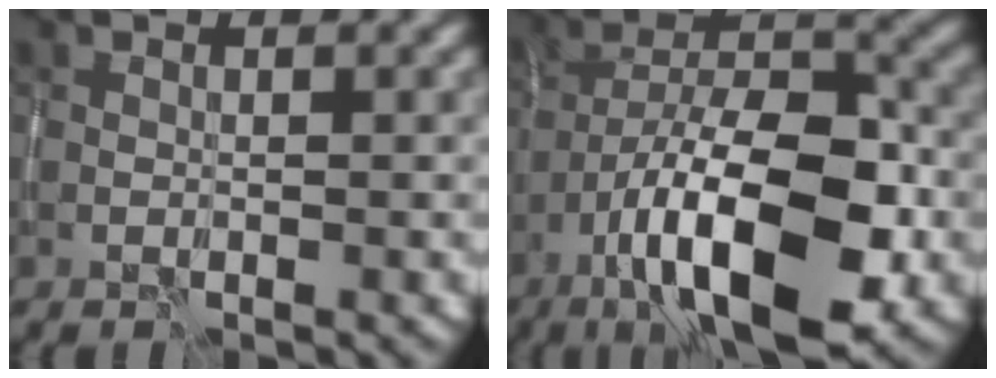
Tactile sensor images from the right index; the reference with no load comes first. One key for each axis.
{"total": 13.7, "fx": -6.2, "fy": 5.2, "fz": 11.1, "tx": -0.181, "ty": 0.005, "tz": -0.109}